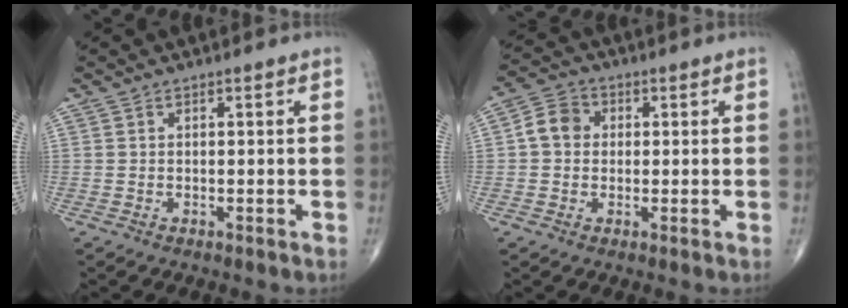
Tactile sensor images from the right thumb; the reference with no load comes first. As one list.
[{"total": 5.5, "force": [0.3, 4.7, 2.8], "torque": [-0.041, 0.014, -0.005]}]